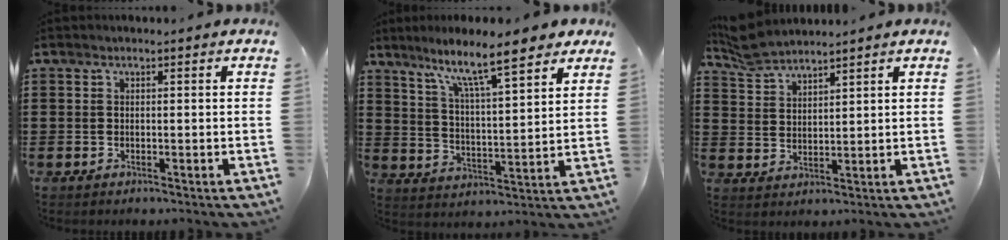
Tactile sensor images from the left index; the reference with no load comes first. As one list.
[{"total": 9.9, "force": [7.9, 1.5, 5.8], "torque": [-0.125, -0.038, 0.128]}, {"total": 4.7, "force": [4.6, 0.6, 1.0], "torque": [-0.035, -0.012, 0.086]}]